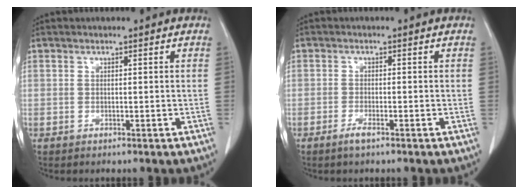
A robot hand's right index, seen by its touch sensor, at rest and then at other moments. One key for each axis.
{"total": 1.7, "fx": -1.2, "fy": 0.3, "fz": 1.1, "tx": -0.028, "ty": -0.002, "tz": -0.024}